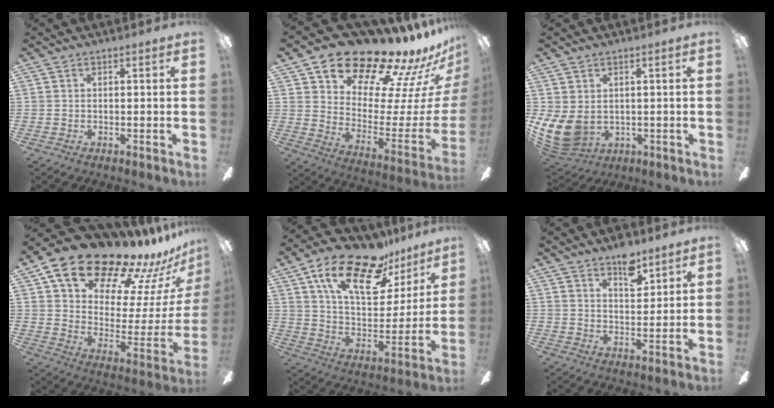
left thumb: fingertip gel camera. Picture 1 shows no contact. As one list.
[{"total": 20.0, "force": [17.1, 7.2, 7.4], "torque": [-0.110, -0.142, 0.293]}, {"total": 8.7, "force": [0.1, 6.6, 5.7], "torque": [-0.138, -0.012, 0.006]}, {"total": 22.1, "force": [17.5, 8.8, 10.3], "torque": [-0.164, -0.129, 0.305]}, {"total": 22.1, "force": [14.4, 9.4, 13.9], "torque": [-0.229, -0.080, 0.245]}, {"total": 7.3, "force": [5.4, 3.4, 3.5], "torque": [-0.035, -0.032, 0.091]}]